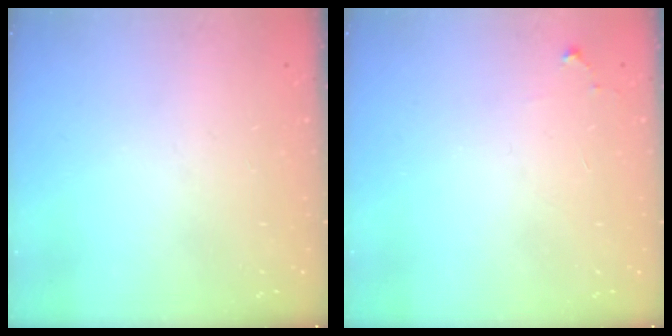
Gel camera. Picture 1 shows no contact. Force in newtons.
{"total": 4.9, "press": 4.9, "slide": 0.7}